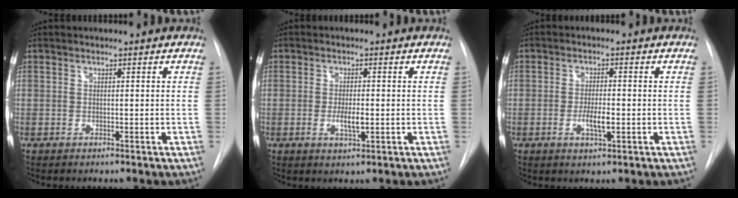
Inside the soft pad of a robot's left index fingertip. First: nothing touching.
{"total": 2.9, "force": [-0.5, 0.8, 2.7], "torque": [-0.051, -0.002, -0.007]}
{"total": 3.5, "force": [-0.9, 0.9, 3.2], "torque": [-0.061, -0.001, -0.014]}